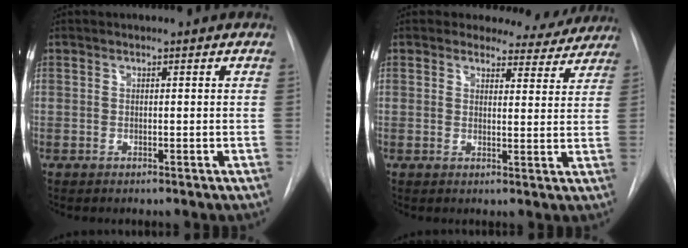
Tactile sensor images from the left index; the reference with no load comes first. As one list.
[{"total": 7.0, "force": [6.3, 3.0, 0.0], "torque": [0.027, -0.022, 0.054]}]